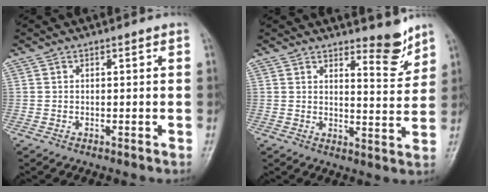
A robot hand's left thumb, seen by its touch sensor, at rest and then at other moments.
{"total": 5.9, "force": [4.9, 1.5, 2.9], "torque": [-0.025, -0.049, 0.074]}